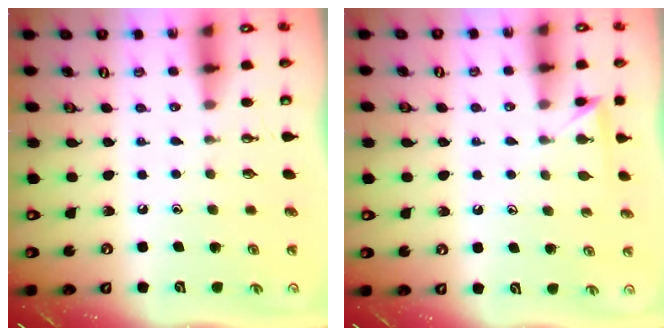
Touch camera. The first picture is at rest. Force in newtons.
{"total": 2.9, "press": 2.9, "slide": 0.3}